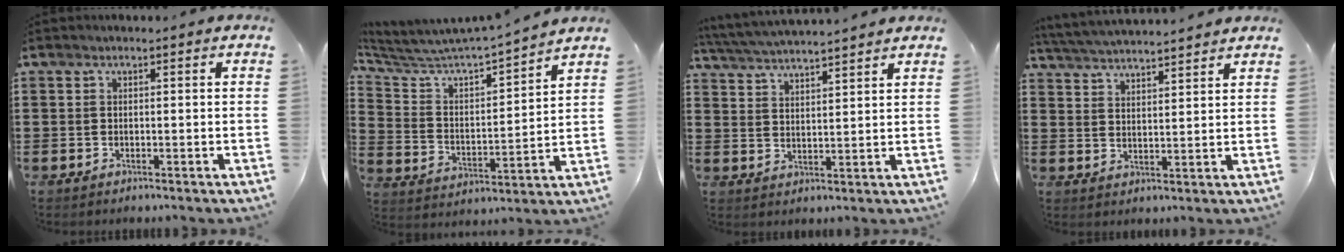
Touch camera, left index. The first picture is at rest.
{"total": 4.6, "force": [4.4, 0.3, 1.2], "torque": [-0.053, -0.046, 0.065]}
{"total": 4.4, "force": [4.4, -0.4, 0.6], "torque": [-0.029, -0.022, 0.076]}
{"total": 4.1, "force": [4.0, -0.4, 0.4], "torque": [-0.023, -0.021, 0.070]}